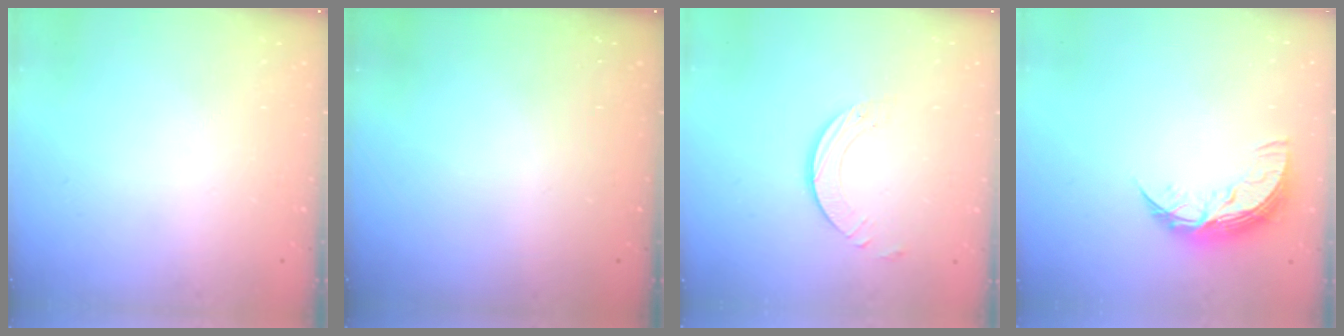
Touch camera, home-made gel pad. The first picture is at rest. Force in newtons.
{"total": 0.0}
{"total": 4.3, "press": 4.3, "slide": 0.1}
{"total": 9.1, "press": 9.1, "slide": 0.4}